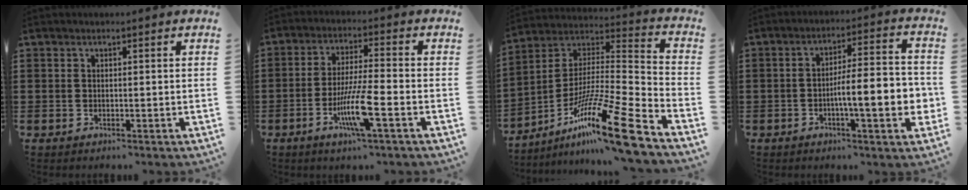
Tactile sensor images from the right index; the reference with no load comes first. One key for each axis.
{"total": 8.7, "fx": -3.6, "fy": 0.7, "fz": 7.9, "tx": -0.159, "ty": -0.016, "tz": -0.069}
{"total": 18.2, "fx": -12.1, "fy": 1.6, "fz": 13.5, "tx": -0.225, "ty": 0.026, "tz": -0.214}
{"total": 9.3, "fx": -2.3, "fy": 2.0, "fz": 8.8, "tx": -0.132, "ty": -0.003, "tz": -0.042}